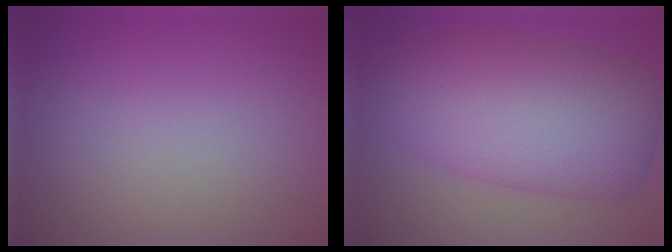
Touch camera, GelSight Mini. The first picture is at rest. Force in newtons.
{"total": 11.0, "press": 11.0, "slide": 0.1}